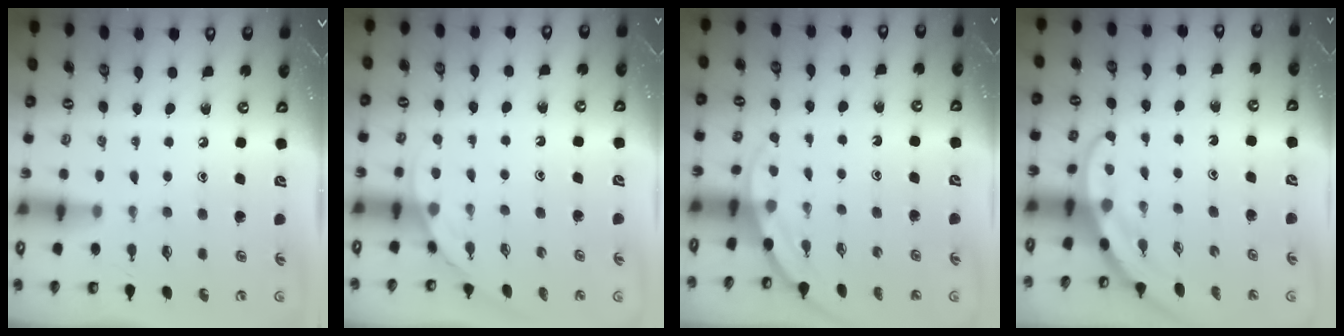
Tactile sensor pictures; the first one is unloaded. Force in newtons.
{"total": 2.5, "press": 2.5, "slide": 0.2}
{"total": 2.6, "press": 2.6, "slide": 0.1}
{"total": 2.9, "press": 2.9, "slide": 0.1}